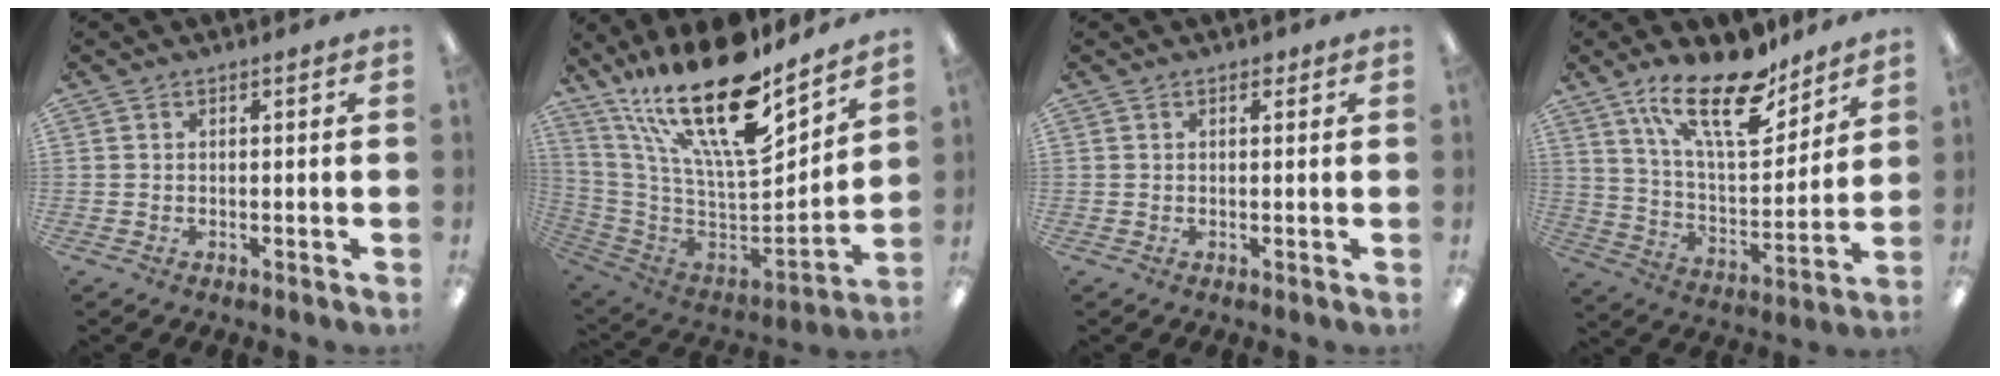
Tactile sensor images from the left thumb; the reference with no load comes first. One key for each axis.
{"total": 27.6, "fx": 17.6, "fy": 9.4, "fz": 19.0, "tx": -0.356, "ty": -0.128, "tz": 0.305}
{"total": 1.2, "fx": 0.8, "fy": 0.7, "fz": 0.6, "tx": -0.005, "ty": -0.002, "tz": 0.013}
{"total": 21.2, "fx": 14.2, "fy": 8.3, "fz": 13.5, "tx": -0.222, "ty": -0.078, "tz": 0.240}